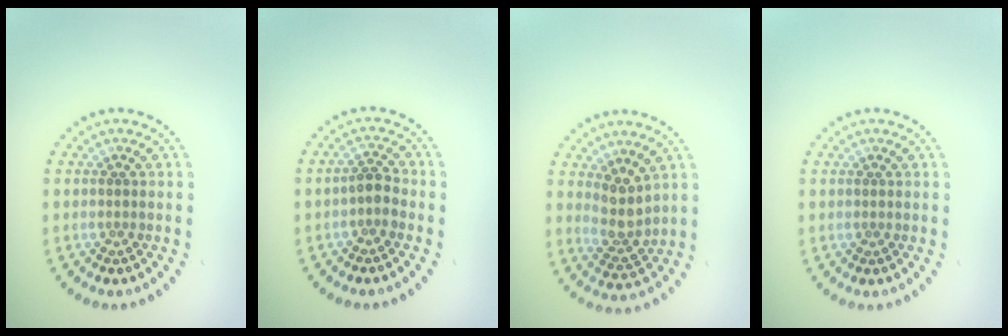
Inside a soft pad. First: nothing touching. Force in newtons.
{"total": 1.7, "press": 1.5, "slide": 0.9}
{"total": 2.9, "press": 2.4, "slide": 1.7}
{"total": 0.0}